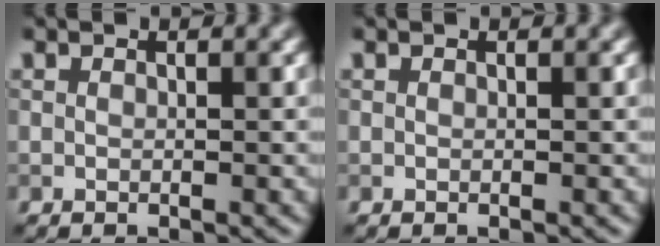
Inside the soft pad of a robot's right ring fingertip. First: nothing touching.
{"total": 0.0}